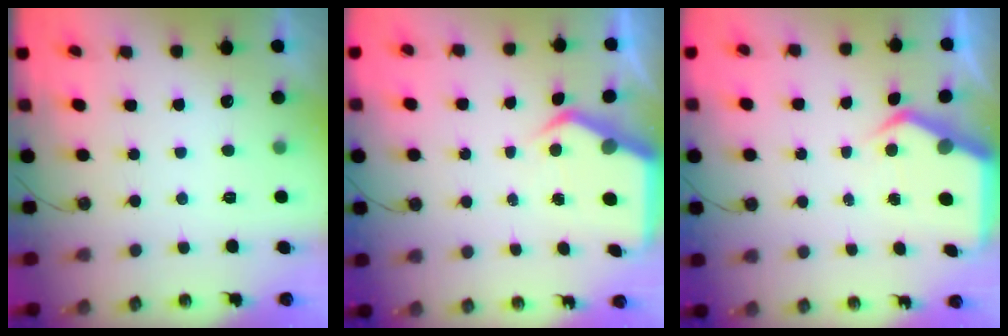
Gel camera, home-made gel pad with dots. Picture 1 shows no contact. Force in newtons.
{"total": 4.8, "press": 4.8, "slide": 0.3}
{"total": 4.8, "press": 4.8, "slide": 0.3}